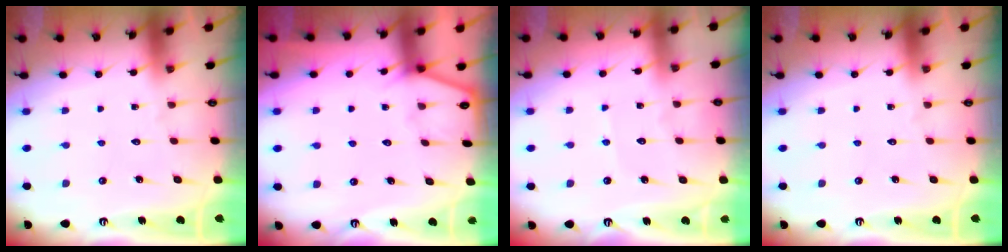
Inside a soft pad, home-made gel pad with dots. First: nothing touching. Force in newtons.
{"total": 2.2, "press": 2.2, "slide": 0.3}
{"total": 4.6, "press": 4.6, "slide": 0.4}
{"total": 0.0}